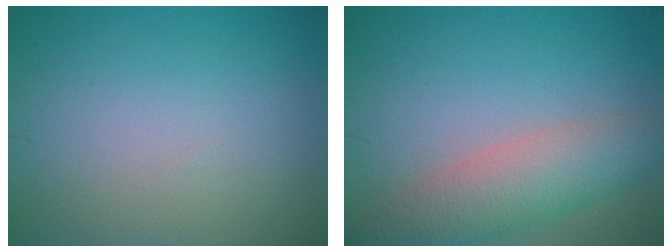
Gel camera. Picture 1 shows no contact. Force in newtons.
{"total": 5.7, "press": 5.6, "slide": 0.1}